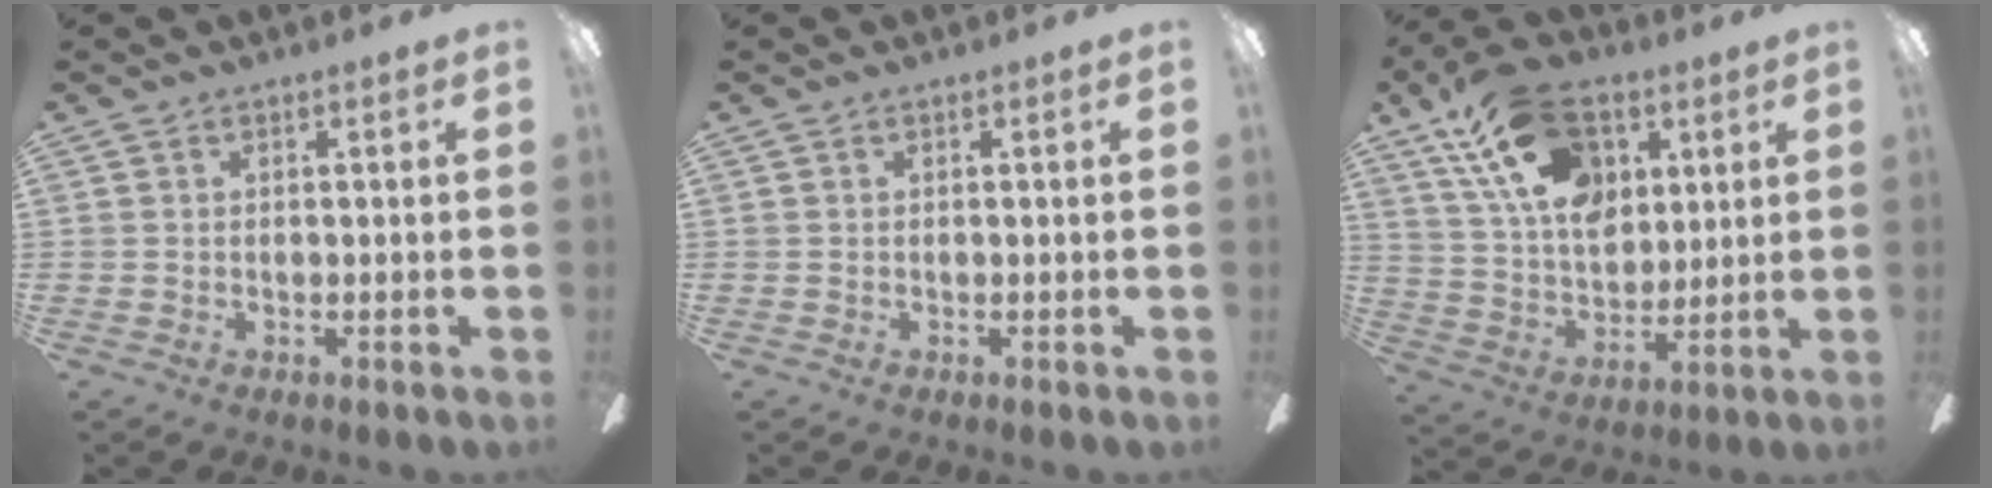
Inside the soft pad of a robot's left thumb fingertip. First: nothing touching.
{"total": 0.0}
{"total": 19.6, "force": [9.8, 12.2, 11.7], "torque": [-0.202, -0.018, 0.185]}